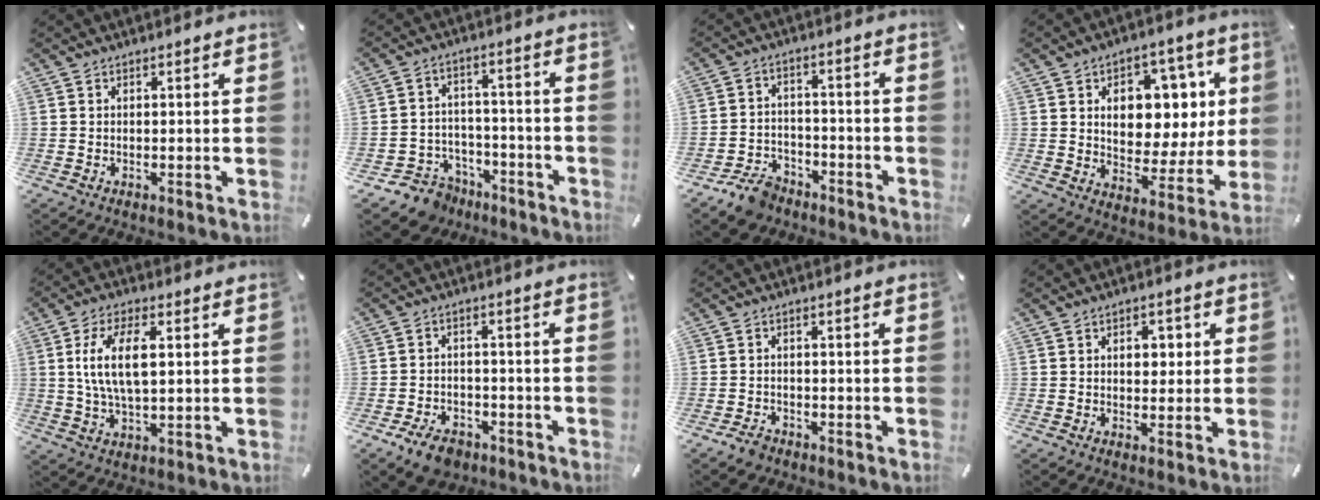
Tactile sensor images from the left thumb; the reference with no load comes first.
{"total": 8.4, "force": [-5.7, 6.0, 1.6], "torque": [-0.033, 0.036, -0.105]}
{"total": 8.0, "force": [-6.1, 4.4, 2.6], "torque": [-0.042, 0.042, -0.113]}
{"total": 11.0, "force": [3.3, 8.6, 6.0], "torque": [-0.071, -0.032, 0.059]}
{"total": 10.9, "force": [2.0, 4.7, 9.6], "torque": [-0.204, -0.002, 0.027]}
{"total": 6.3, "force": [-4.3, 3.8, 2.6], "torque": [-0.052, 0.023, -0.081]}
{"total": 2.9, "force": [-2.2, 1.7, 0.9], "torque": [-0.021, 0.011, -0.045]}
{"total": 4.1, "force": [0.5, 3.1, 2.7], "torque": [-0.024, -0.001, -0.002]}